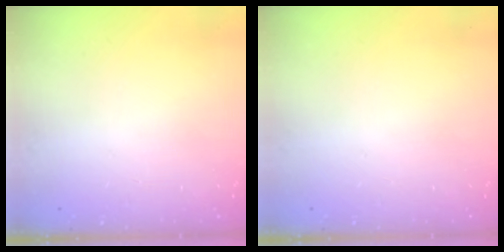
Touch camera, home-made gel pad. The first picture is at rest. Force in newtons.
{"total": 0.0}